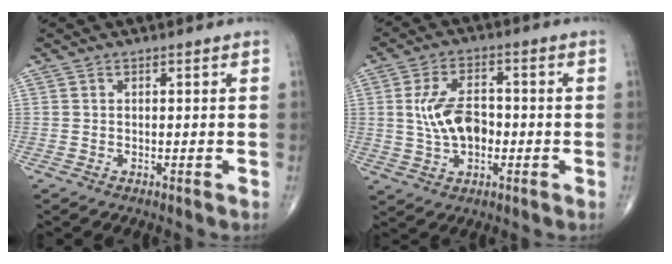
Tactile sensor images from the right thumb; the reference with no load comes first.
{"total": 9.6, "force": [-0.4, 5.8, 7.7], "torque": [-0.132, 0.014, -0.006]}